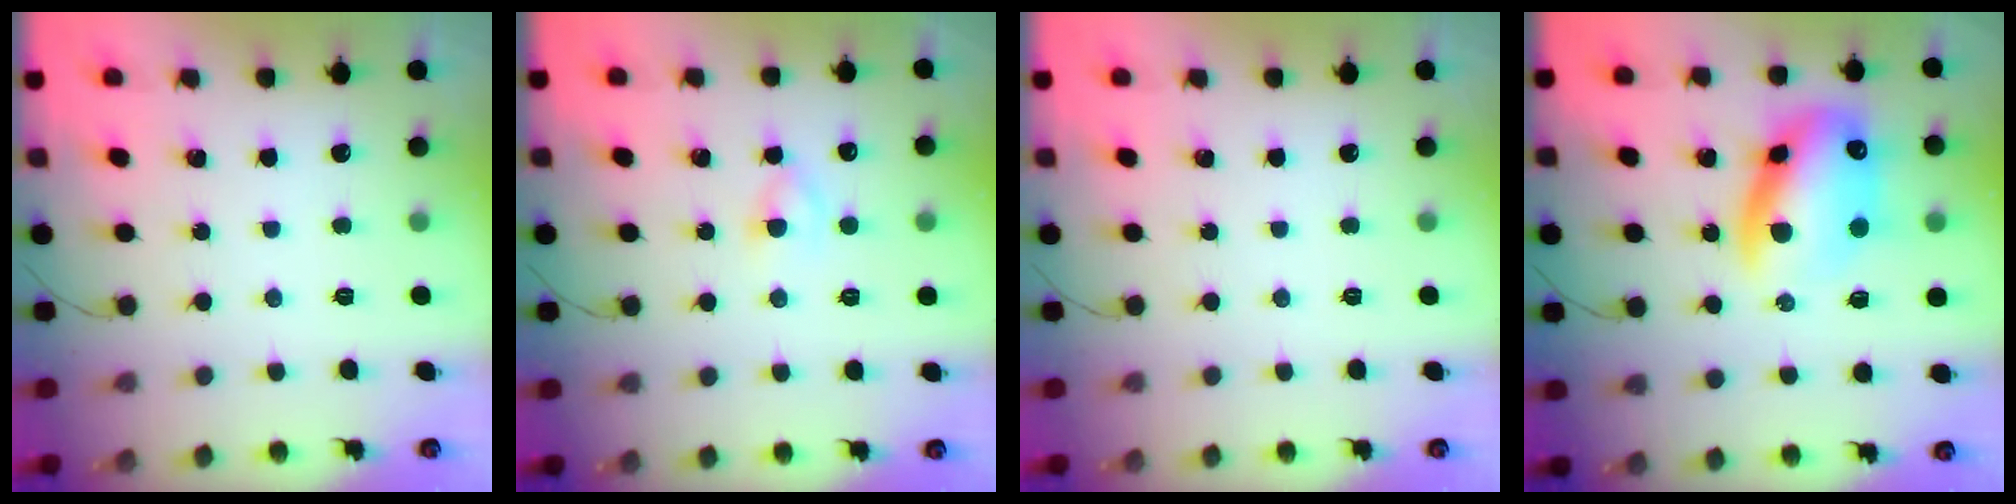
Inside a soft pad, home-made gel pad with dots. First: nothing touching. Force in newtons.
{"total": 3.3, "press": 2.9, "slide": 1.4}
{"total": 0.0}
{"total": 15.9, "press": 15.4, "slide": 3.6}